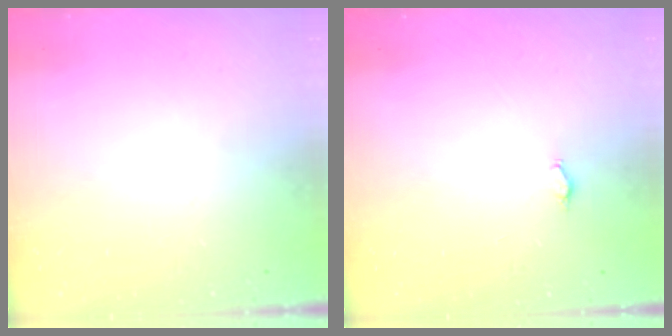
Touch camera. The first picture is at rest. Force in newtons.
{"total": 12.3, "press": 4.2, "slide": 11.6}